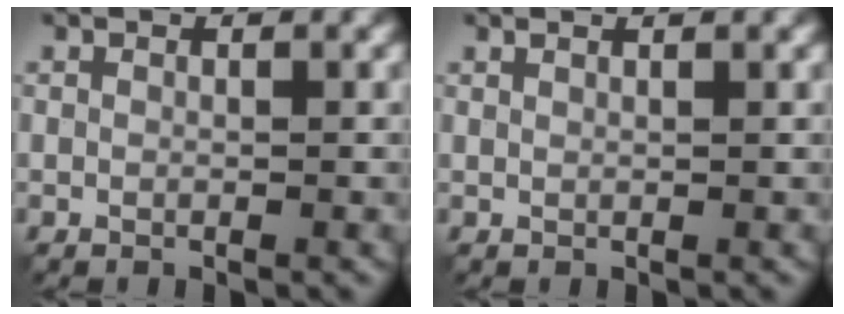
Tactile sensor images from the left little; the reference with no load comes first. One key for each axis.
{"total": 1.5, "fx": 1.1, "fy": 0.6, "fz": 0.9, "tx": -0.002, "ty": 0.003, "tz": 0.001}